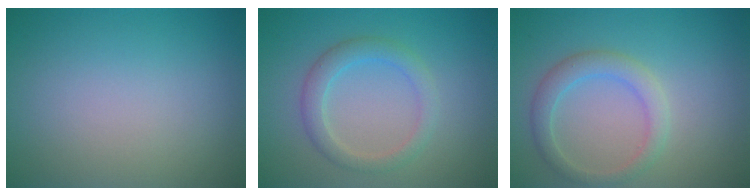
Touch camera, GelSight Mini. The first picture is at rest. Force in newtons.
{"total": 2.7, "press": 2.7, "slide": 0.3}
{"total": 2.7, "press": 2.7, "slide": 0.2}